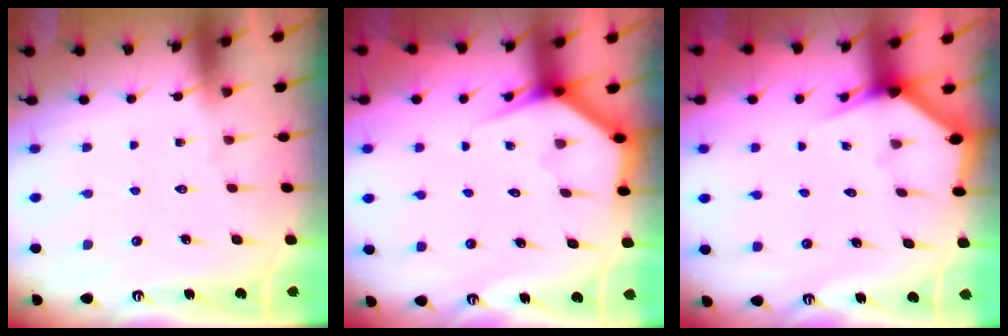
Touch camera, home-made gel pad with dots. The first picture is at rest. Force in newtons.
{"total": 3.5, "press": 3.5, "slide": 0.2}
{"total": 2.9, "press": 2.9, "slide": 0.1}